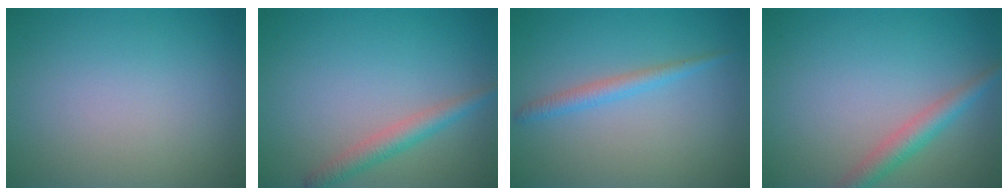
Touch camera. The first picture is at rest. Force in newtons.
{"total": 2.4, "press": 2.4, "slide": 0.1}
{"total": 1.8, "press": 1.8, "slide": 0.1}
{"total": 2.8, "press": 2.8, "slide": 0.2}